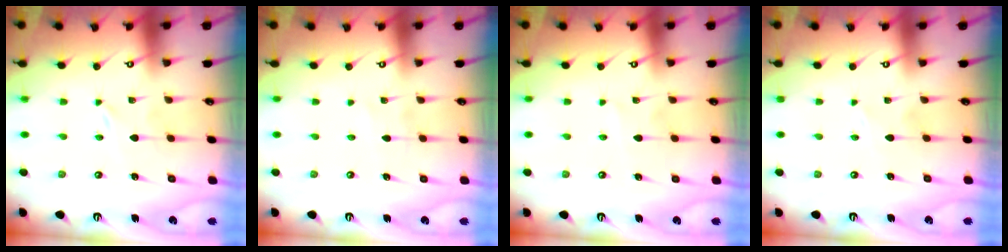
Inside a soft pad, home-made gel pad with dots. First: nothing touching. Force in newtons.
{"total": 1.1, "press": 1.1, "slide": 0.0}
{"total": 3.0, "press": 3.0, "slide": 0.4}
{"total": 0.8, "press": 0.8, "slide": 0.2}